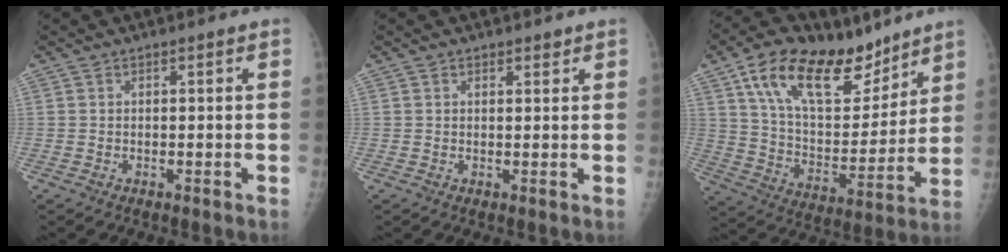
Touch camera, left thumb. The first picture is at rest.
{"total": 1.2, "force": [0.9, 0.7, 0.4], "torque": [0.005, -0.006, 0.011]}
{"total": 22.8, "force": [14.2, 11.1, 14.0], "torque": [-0.196, -0.049, 0.249]}